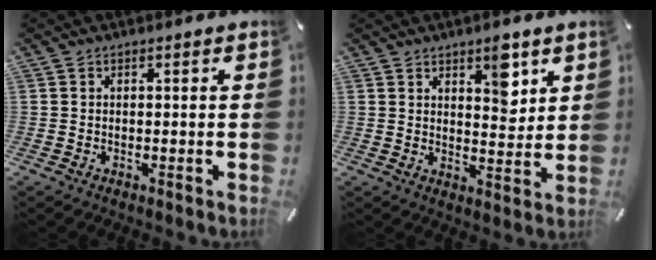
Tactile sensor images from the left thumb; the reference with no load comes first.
{"total": 6.7, "force": [4.2, 3.4, 3.9], "torque": [-0.033, -0.029, 0.065]}